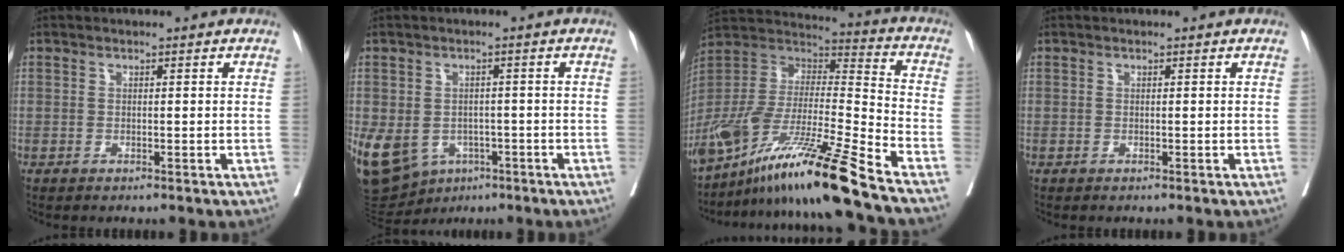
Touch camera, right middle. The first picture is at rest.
{"total": 16.5, "force": [-6.6, 13.0, 7.7], "torque": [-0.206, 0.000, -0.086]}
{"total": 22.3, "force": [-16.7, -0.8, 14.8], "torque": [-0.307, -0.035, -0.313]}
{"total": 0.0}